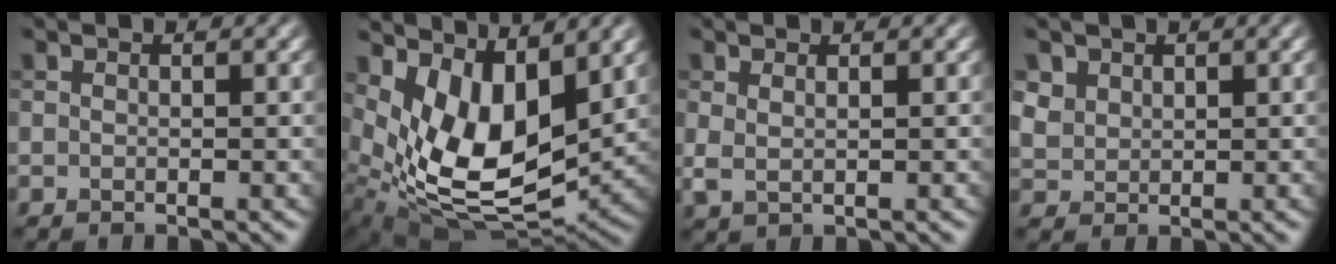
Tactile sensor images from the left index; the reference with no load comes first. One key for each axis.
{"total": 9.9, "fx": 2.8, "fy": 5.5, "fz": 7.7, "tx": -0.147, "ty": -0.028, "tz": 0.053}
{"total": 1.4, "fx": 0.7, "fy": 0.5, "fz": 1.1, "tx": -0.025, "ty": -0.004, "tz": 0.016}
{"total": 2.2, "fx": 1.3, "fy": 1.6, "fz": 0.6, "tx": -0.020, "ty": -0.005, "tz": 0.035}